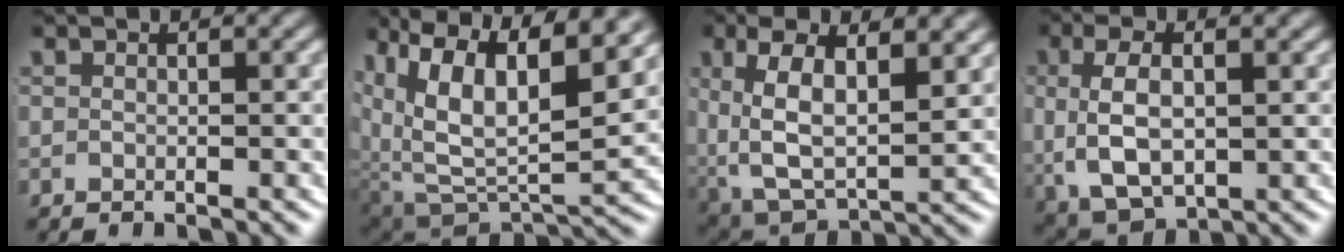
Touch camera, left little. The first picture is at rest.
{"total": 12.1, "force": [1.7, 7.8, 9.1], "torque": [-0.185, -0.037, 0.042]}
{"total": 8.2, "force": [0.8, 5.3, 6.1], "torque": [-0.132, -0.031, 0.034]}
{"total": 7.1, "force": [0.2, 4.7, 5.3], "torque": [-0.130, -0.016, 0.019]}